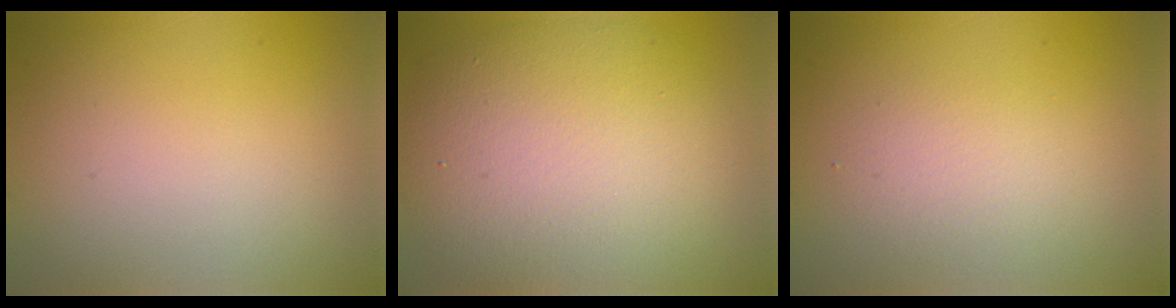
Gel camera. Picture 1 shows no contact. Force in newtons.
{"total": 9.7, "press": 9.7, "slide": 0.9}
{"total": 2.0, "press": 2.0, "slide": 0.2}